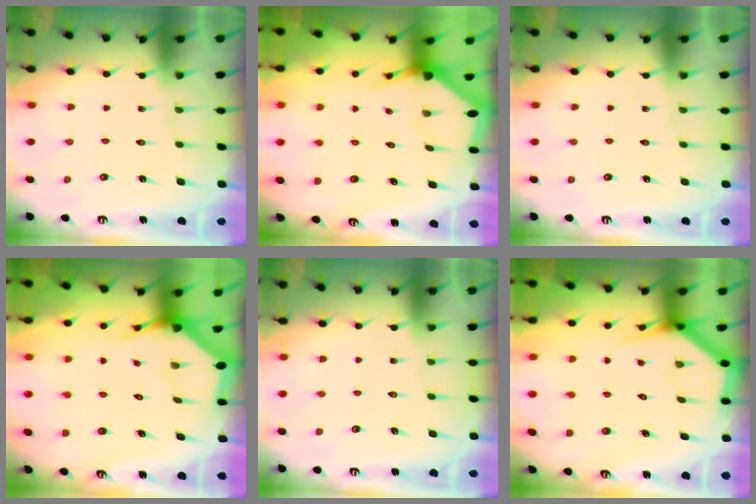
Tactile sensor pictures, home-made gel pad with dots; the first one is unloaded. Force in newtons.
{"total": 3.1, "press": 3.1, "slide": 0.2}
{"total": 0.0}
{"total": 3.4, "press": 3.4, "slide": 0.1}
{"total": 0.0}
{"total": 3.4, "press": 3.4, "slide": 0.3}